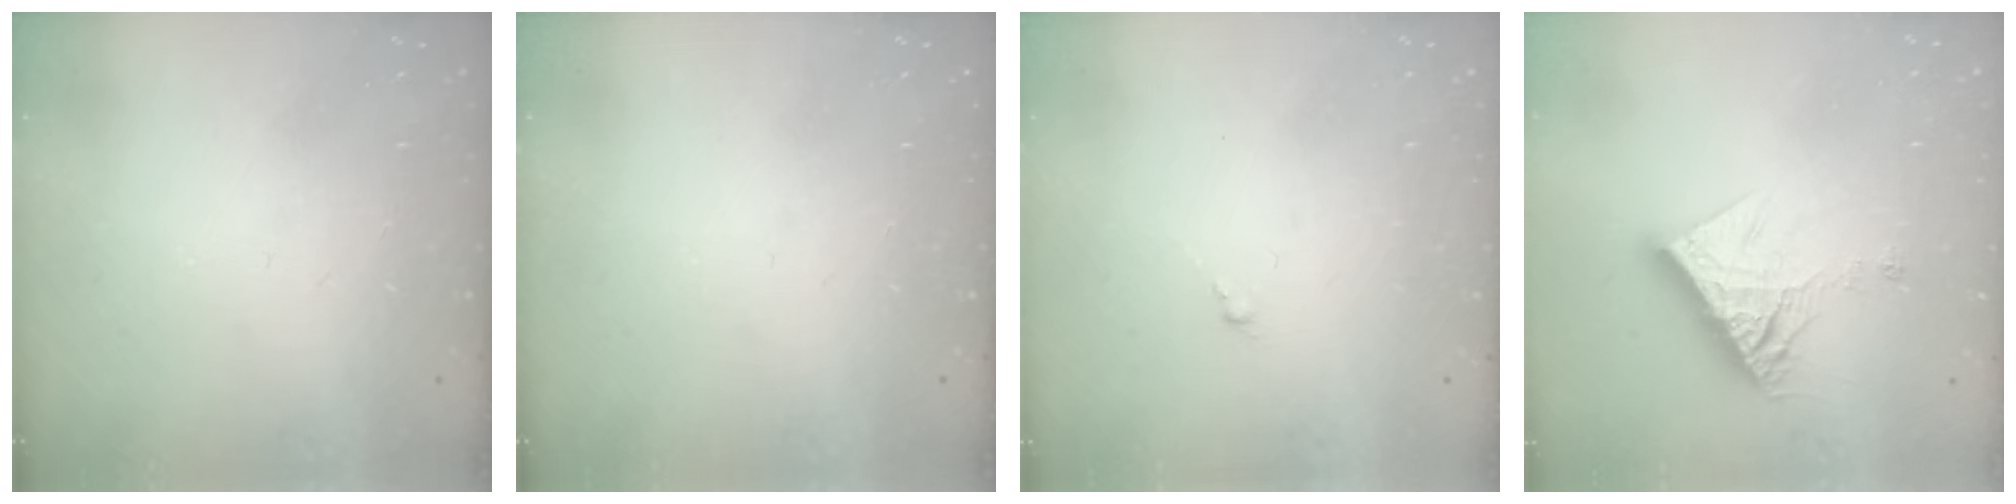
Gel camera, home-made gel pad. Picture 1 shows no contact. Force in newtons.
{"total": 0.0}
{"total": 0.5, "press": 0.4, "slide": 0.4}
{"total": 12.4, "press": 12.3, "slide": 1.0}